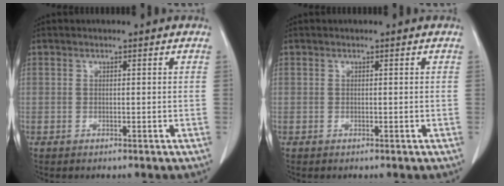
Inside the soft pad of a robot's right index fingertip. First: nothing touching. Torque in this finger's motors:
{"motor_torque": [0.00, 0.00, 0.00, 0.00]}